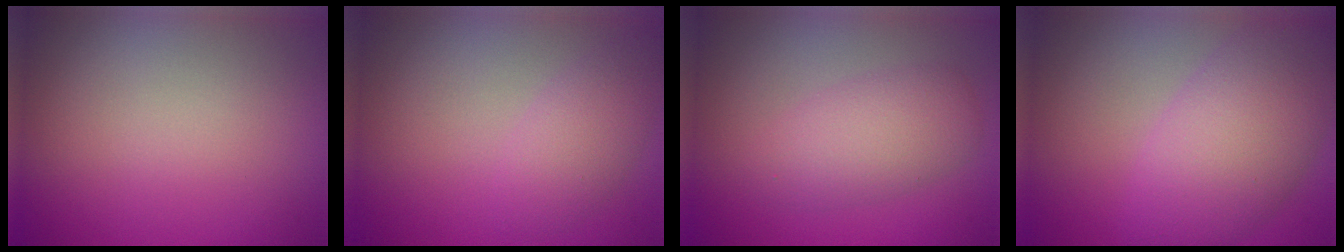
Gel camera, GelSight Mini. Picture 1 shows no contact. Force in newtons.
{"total": 2.8, "press": 2.8, "slide": 0.1}
{"total": 3.8, "press": 3.8, "slide": 0.2}
{"total": 7.6, "press": 7.6, "slide": 0.4}